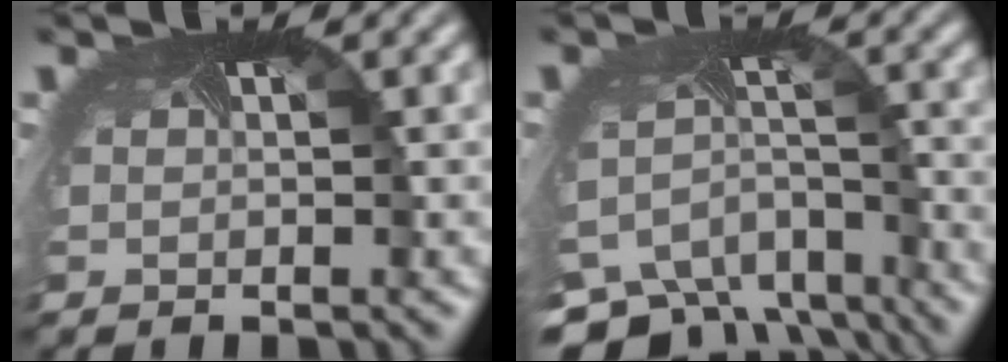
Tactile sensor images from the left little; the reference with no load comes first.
{"total": 11.0, "force": [-9.3, 4.7, 3.5], "torque": [-0.068, -0.022, -0.132]}